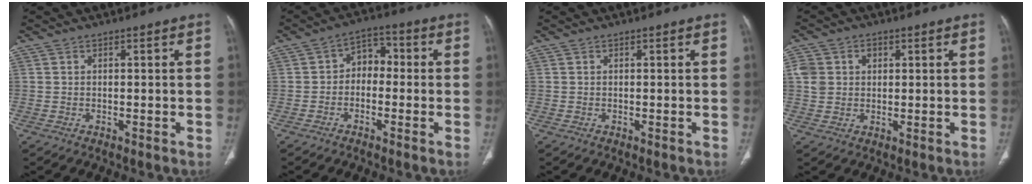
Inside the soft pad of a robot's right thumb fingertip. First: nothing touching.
{"total": 5.6, "force": [-0.8, 4.2, 3.6], "torque": [-0.031, 0.031, -0.031]}
{"total": 0.0}
{"total": 5.7, "force": [1.4, 4.9, 2.5], "torque": [-0.036, 0.003, 0.030]}